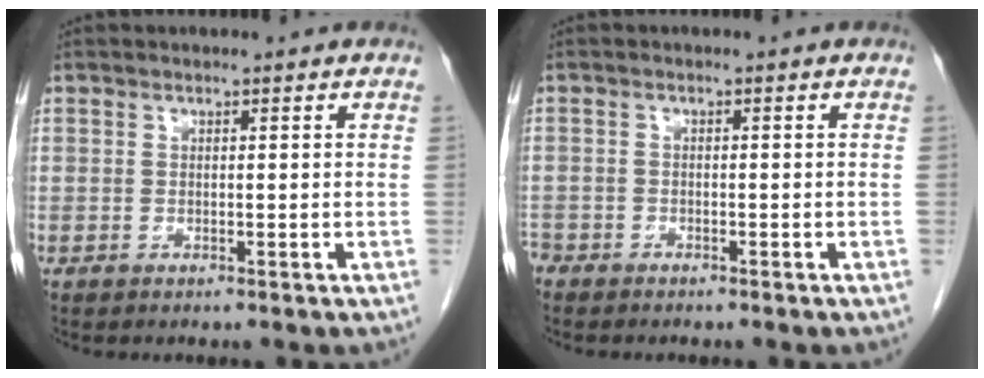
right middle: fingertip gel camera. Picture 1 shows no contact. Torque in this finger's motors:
{"motor_torque": [1.13, -1.01, 0.10, -0.06]}